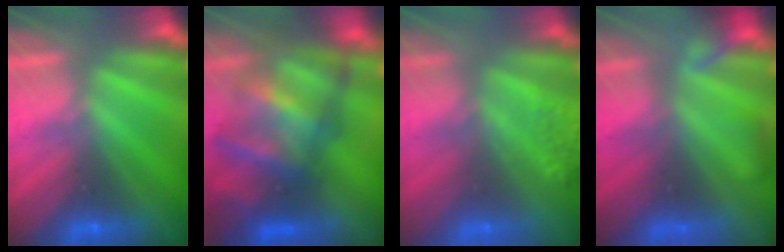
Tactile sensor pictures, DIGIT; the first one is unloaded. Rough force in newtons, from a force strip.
{"total": 7.6}
{"total": 7.6}
{"total": 5.9}